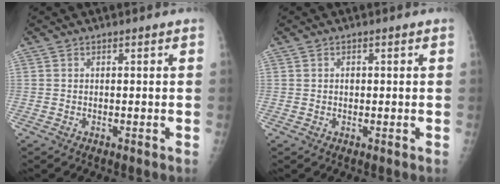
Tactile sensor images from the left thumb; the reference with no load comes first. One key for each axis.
{"total": 0.9, "fx": 0.2, "fy": 0.8, "fz": 0.5, "tx": -0.005, "ty": 0.002, "tz": 0.002}